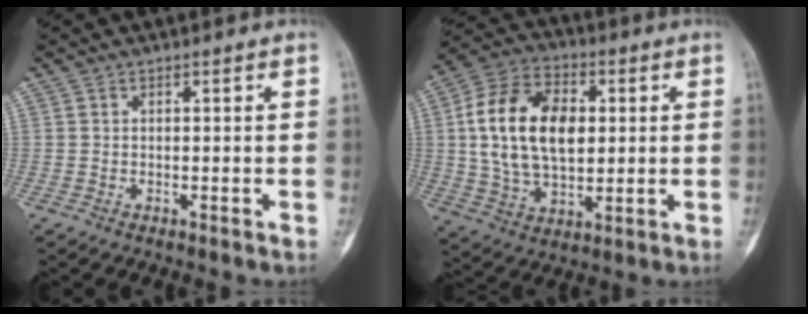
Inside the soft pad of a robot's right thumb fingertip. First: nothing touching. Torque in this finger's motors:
{"motor_torque": [-0.83, 1.80, 1.47, 0.21, 0.24]}